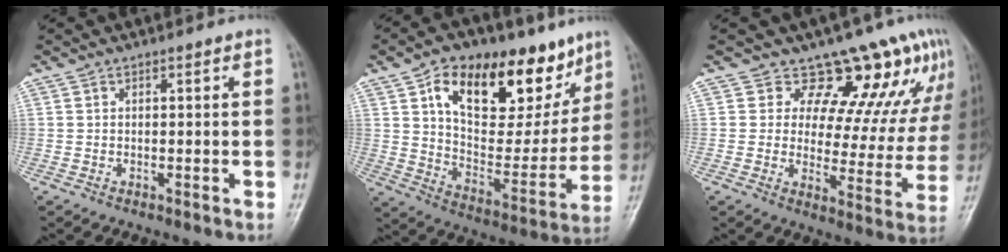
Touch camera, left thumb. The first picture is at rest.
{"total": 24.9, "force": [13.0, 13.0, 16.8], "torque": [-0.206, -0.029, 0.214]}
{"total": 14.5, "force": [11.4, 6.7, 6.0], "torque": [-0.020, -0.072, 0.130]}